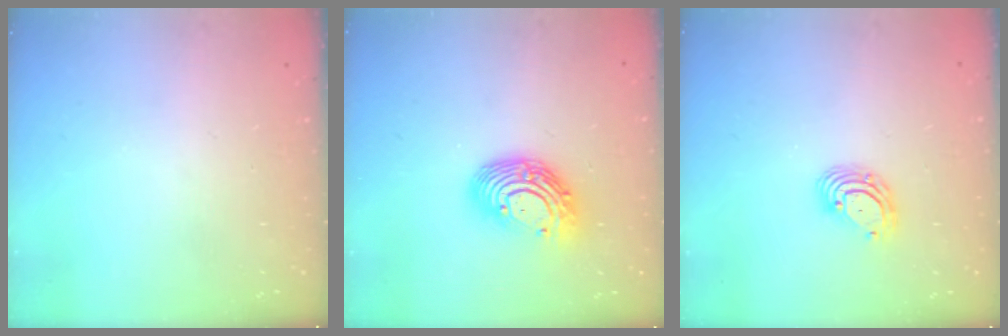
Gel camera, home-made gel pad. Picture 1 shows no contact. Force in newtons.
{"total": 13.2, "press": 13.1, "slide": 1.3}
{"total": 5.8, "press": 5.7, "slide": 0.8}